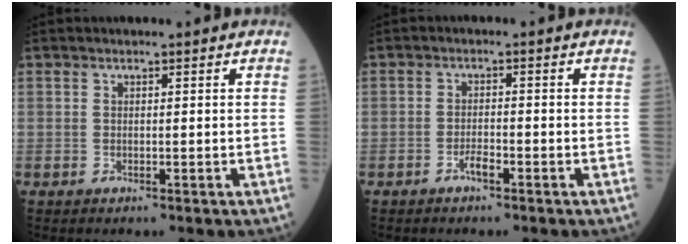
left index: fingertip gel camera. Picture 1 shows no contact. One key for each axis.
{"total": 1.9, "fx": -1.3, "fy": 0.3, "fz": 1.3, "tx": -0.028, "ty": 0.001, "tz": -0.023}